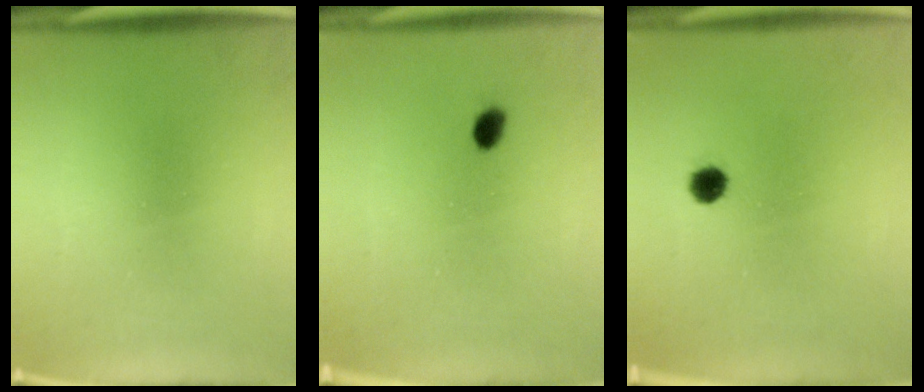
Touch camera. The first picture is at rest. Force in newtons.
{"total": 1.5}
{"total": 2.4}